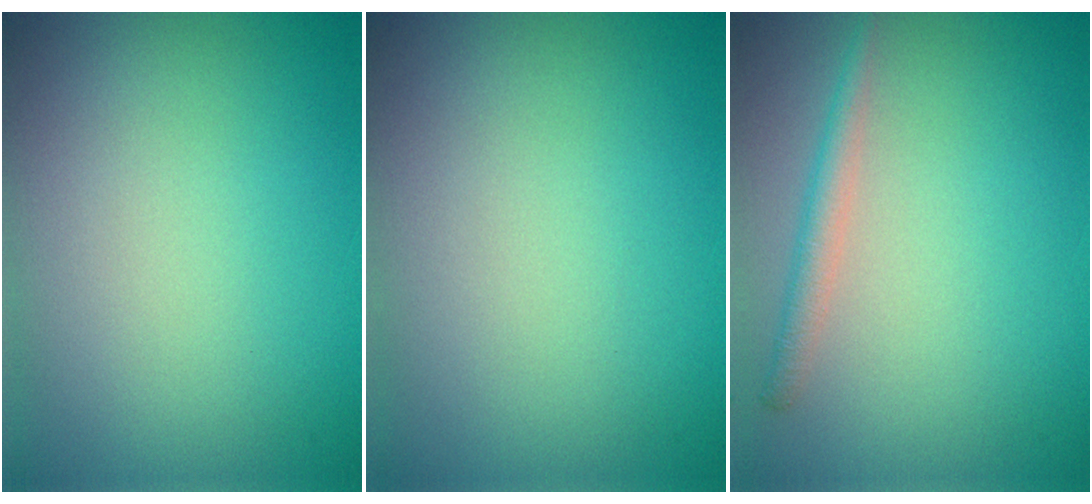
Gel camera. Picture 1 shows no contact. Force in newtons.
{"total": 0.0}
{"total": 1.8, "press": 1.8, "slide": 0.1}